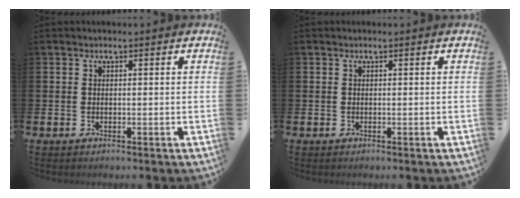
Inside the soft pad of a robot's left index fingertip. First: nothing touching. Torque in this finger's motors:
{"motor_torque": [0.00, 0.00, 0.01, 0.00]}